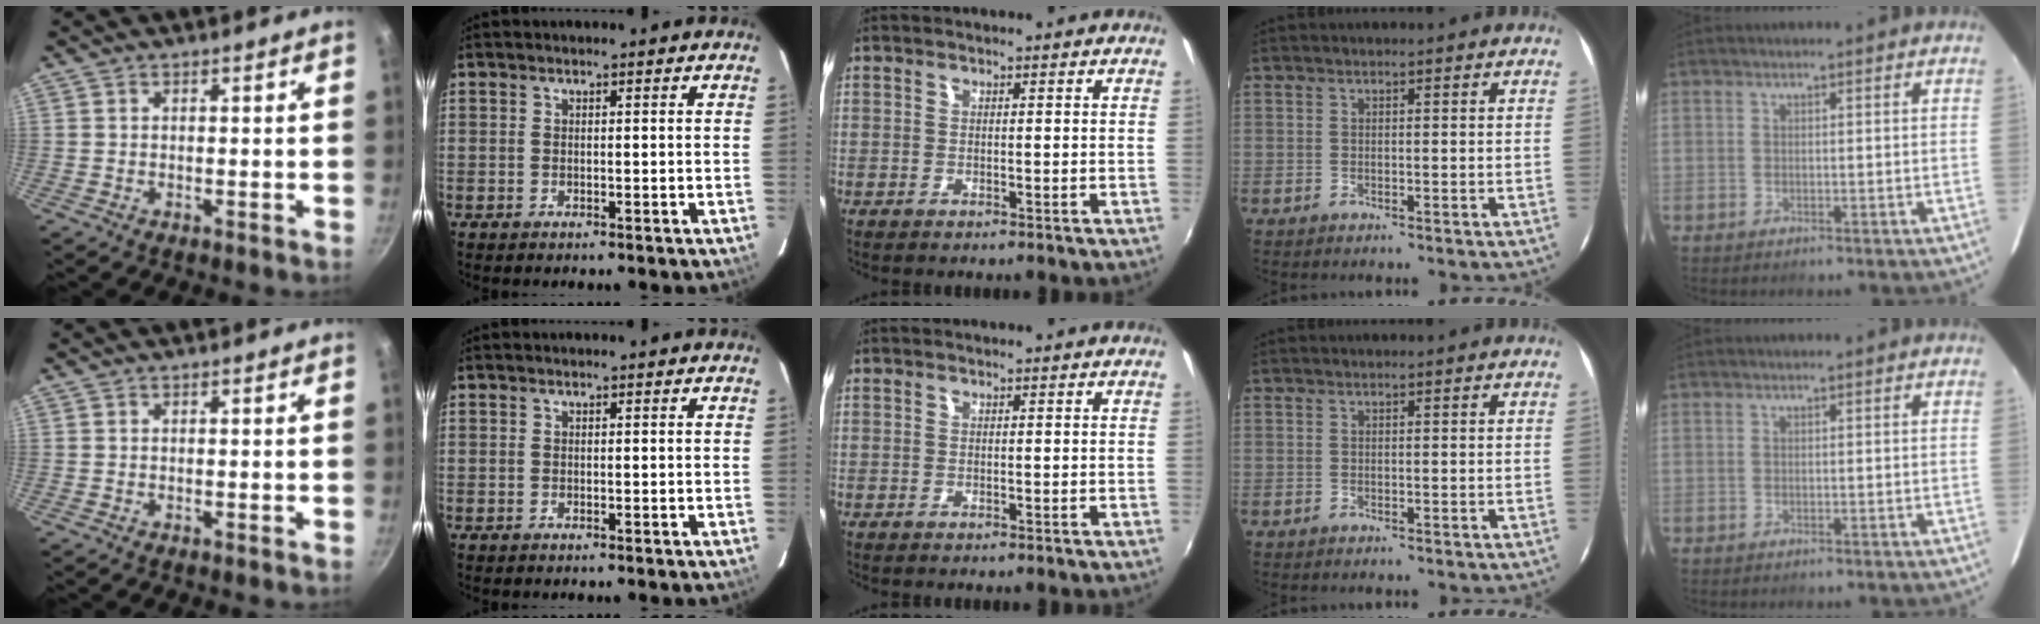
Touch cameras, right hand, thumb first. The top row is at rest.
{}